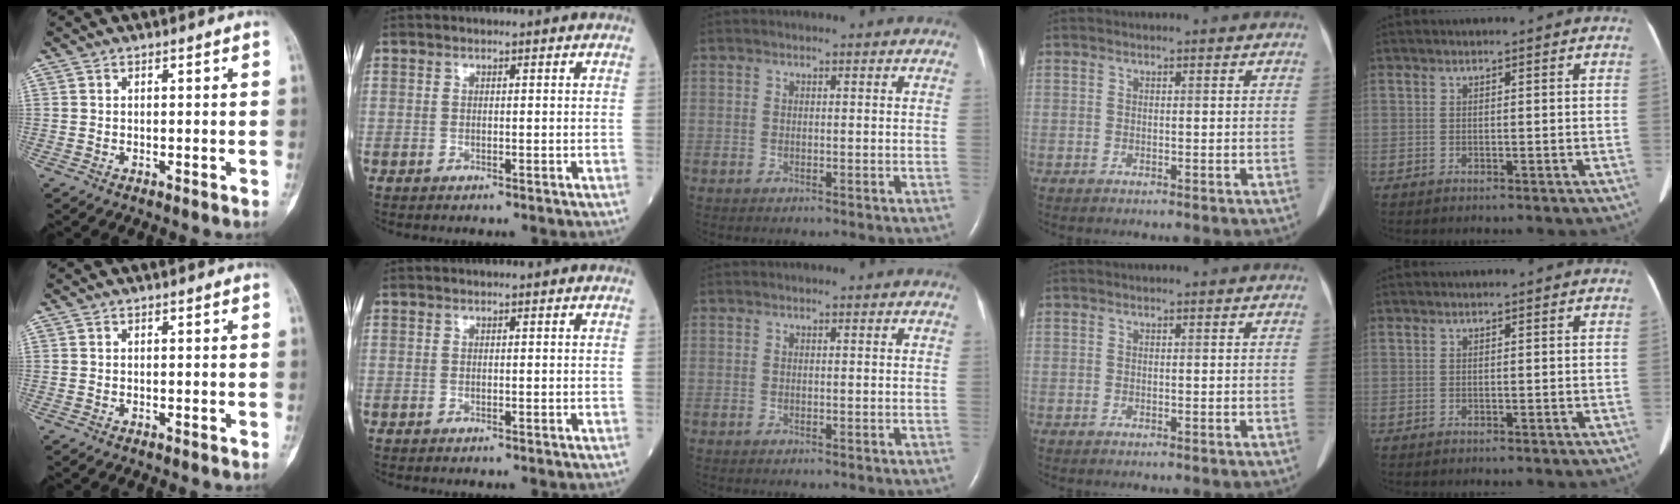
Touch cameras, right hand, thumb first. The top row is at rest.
{}